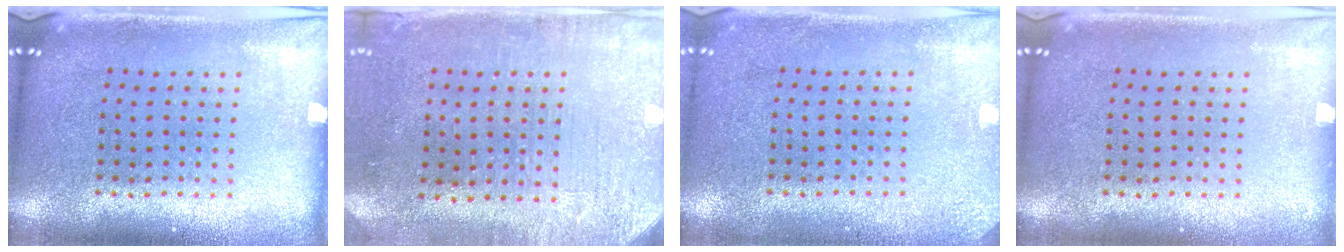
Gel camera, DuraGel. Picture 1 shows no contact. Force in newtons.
{"total": 3.1, "press": 2.5, "slide": 1.8}
{"total": 1.9, "press": 1.9, "slide": 0.2}
{"total": 0.0}